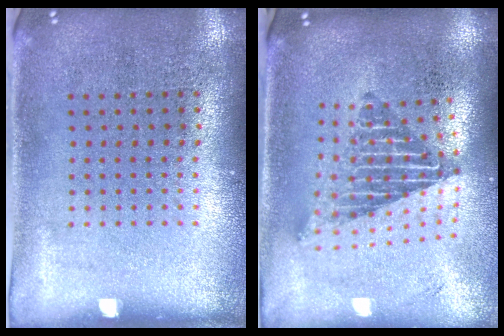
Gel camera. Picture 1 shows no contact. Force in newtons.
{"total": 2.1, "press": 1.6, "slide": 1.4}